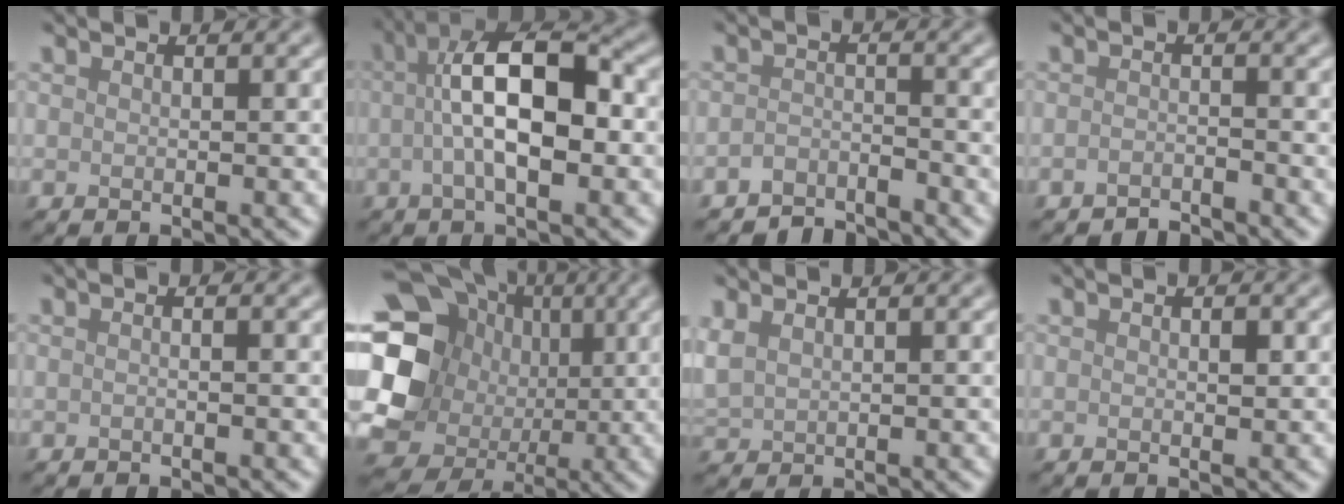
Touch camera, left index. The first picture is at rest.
{"total": 8.4, "force": [0.1, 3.2, 7.8], "torque": [-0.129, 0.020, -0.008]}
{"total": 2.5, "force": [-2.5, 0.4, 0.3], "torque": [-0.004, 0.005, -0.051]}
{"total": 1.5, "force": [-1.5, 0.0, 0.3], "torque": [-0.004, 0.001, -0.031]}
{"total": 1.0, "force": [0.0, 0.4, 0.9], "torque": [-0.010, -0.010, -0.011]}
{"total": 17.4, "force": [-0.1, 15.9, 7.1], "torque": [-0.144, -0.001, -0.024]}
{"total": 1.5, "force": [1.0, 0.7, 0.9], "torque": [-0.030, 0.006, 0.025]}
{"total": 0.8, "force": [0.1, 0.2, 0.8], "torque": [-0.012, 0.000, 0.002]}